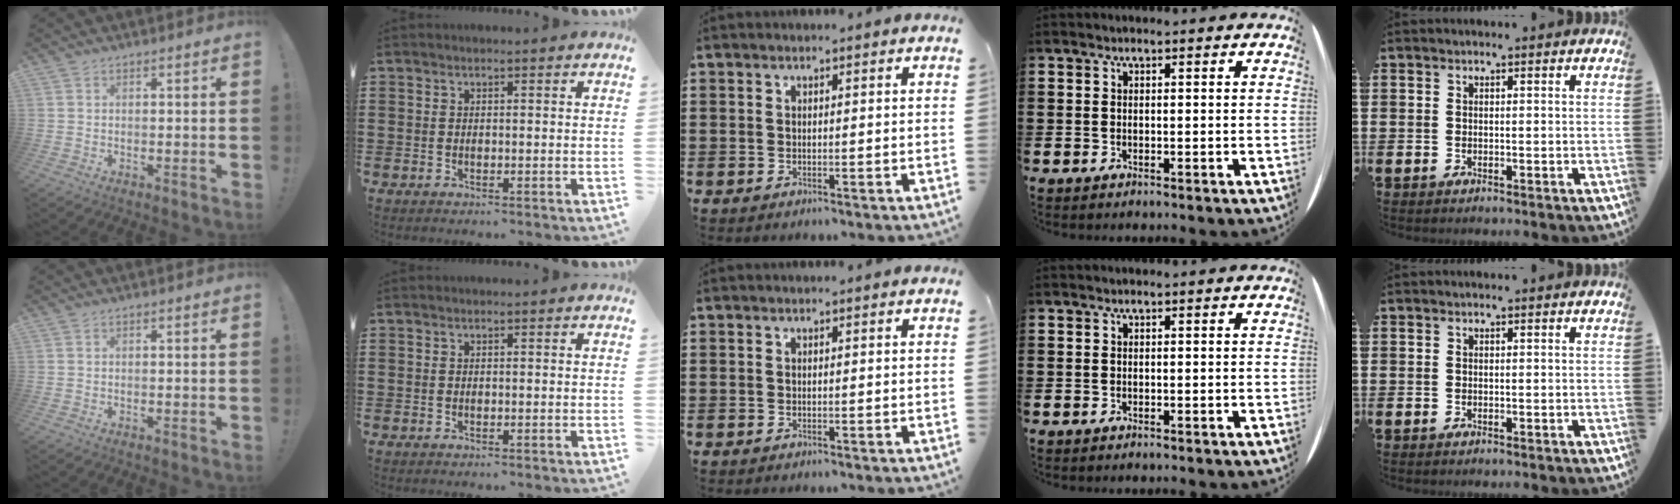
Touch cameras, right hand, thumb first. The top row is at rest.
{}